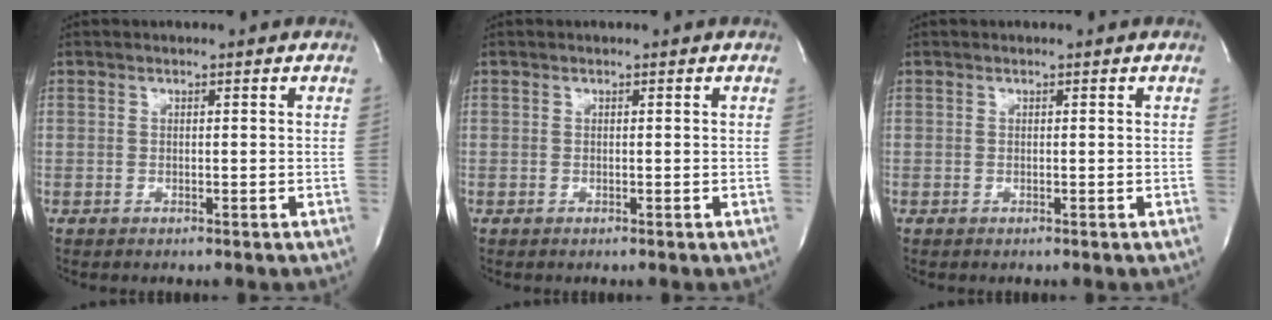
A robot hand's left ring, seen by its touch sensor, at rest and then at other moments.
{"total": 0.0}
{"total": 0.0}